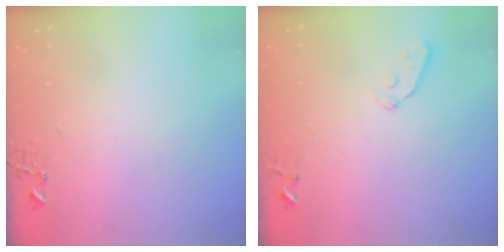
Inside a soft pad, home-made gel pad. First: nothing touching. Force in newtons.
{"total": 3.6, "press": 3.5, "slide": 0.7}